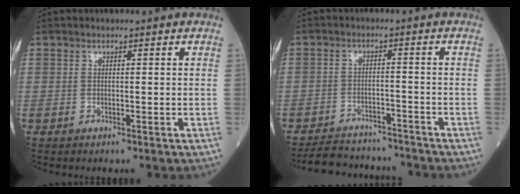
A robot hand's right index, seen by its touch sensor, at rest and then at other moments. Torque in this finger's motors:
{"motor_torque": [-0.31, -0.41, -0.57, -0.07]}